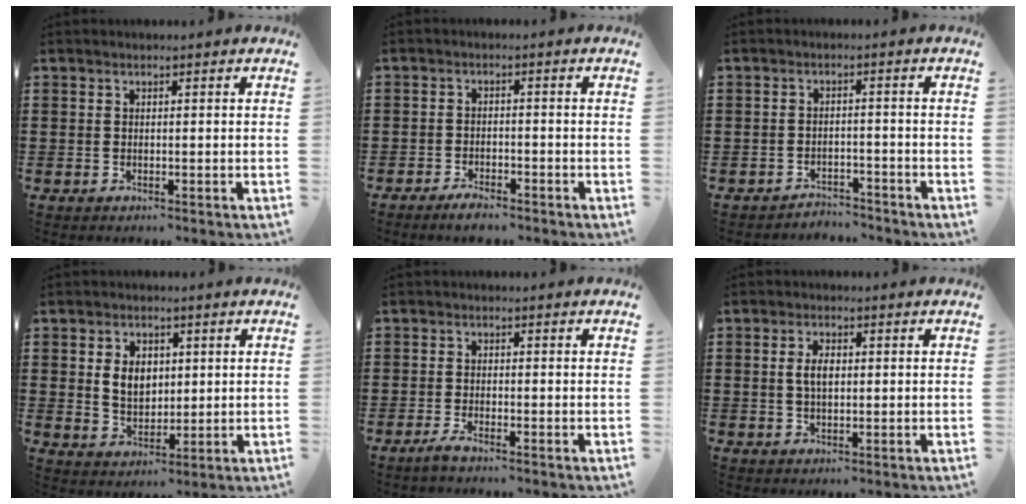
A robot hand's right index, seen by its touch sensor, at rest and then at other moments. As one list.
[{"total": 2.1, "force": [-2.0, 0.3, 0.5], "torque": [-0.015, 0.000, -0.039]}, {"total": 2.8, "force": [-2.8, 0.4, -0.1], "torque": [-0.007, 0.001, -0.061]}, {"total": 5.2, "force": [1.0, 3.8, 3.4], "torque": [-0.070, 0.011, 0.014]}, {"total": 1.5, "force": [-1.1, 0.1, 1.1], "torque": [-0.025, -0.005, -0.022]}, {"total": 3.2, "force": [0.4, 1.5, 2.8], "torque": [-0.058, 0.007, 0.004]}]